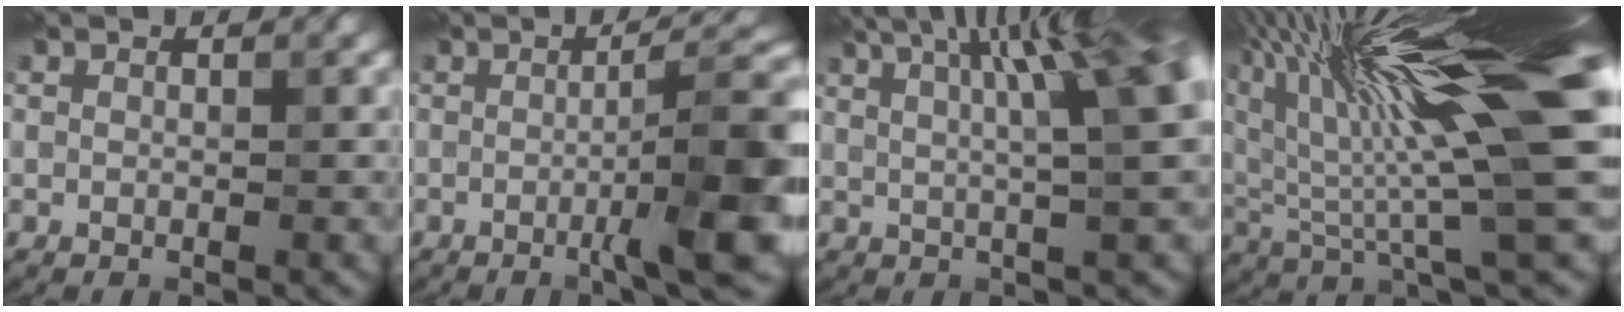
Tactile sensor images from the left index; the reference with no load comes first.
{"total": 8.2, "force": [-1.3, 1.3, 7.9], "torque": [-0.106, 0.008, -0.027]}
{"total": 13.3, "force": [5.0, 3.8, 11.7], "torque": [-0.124, 0.053, 0.052]}
{"total": 17.0, "force": [5.7, 3.2, 15.7], "torque": [-0.267, 0.020, 0.100]}